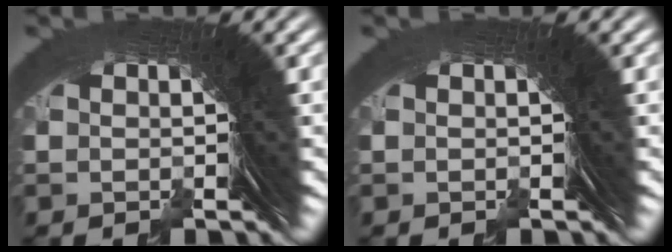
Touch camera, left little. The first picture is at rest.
{"total": 0.0}